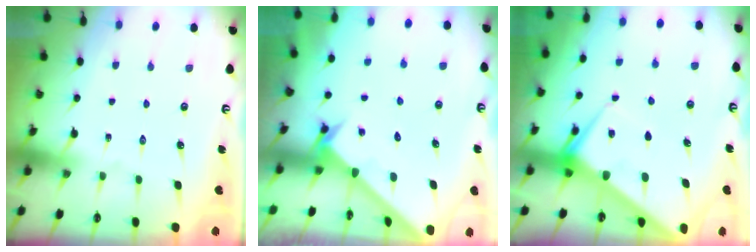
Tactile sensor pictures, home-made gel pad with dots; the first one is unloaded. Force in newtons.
{"total": 2.2, "press": 2.2, "slide": 0.2}
{"total": 6.1, "press": 6.1, "slide": 0.6}